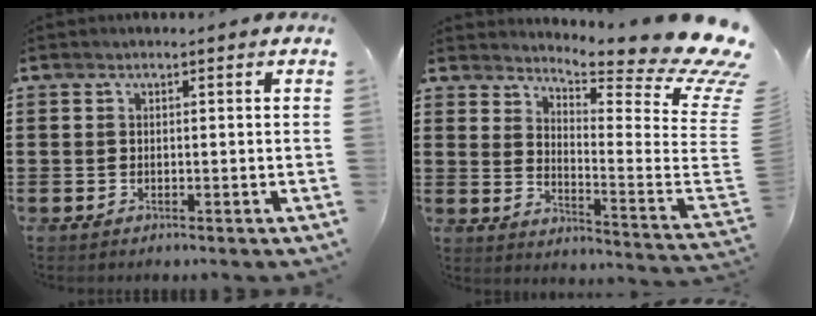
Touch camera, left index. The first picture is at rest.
{"total": 9.5, "force": [8.4, 0.6, 4.4], "torque": [-0.091, -0.082, 0.143]}